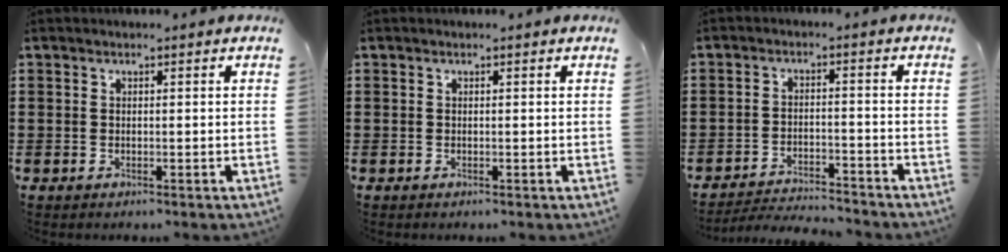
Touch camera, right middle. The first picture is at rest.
{"total": 0.0}
{"total": 3.8, "force": [-3.8, 0.3, 0.5], "torque": [-0.013, 0.006, -0.082]}